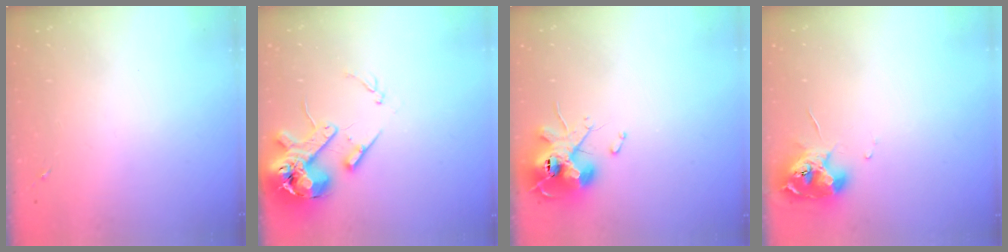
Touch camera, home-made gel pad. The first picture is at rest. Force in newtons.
{"total": 15.7, "press": 15.5, "slide": 2.3}
{"total": 11.8, "press": 11.7, "slide": 1.6}
{"total": 10.6, "press": 10.6, "slide": 1.4}